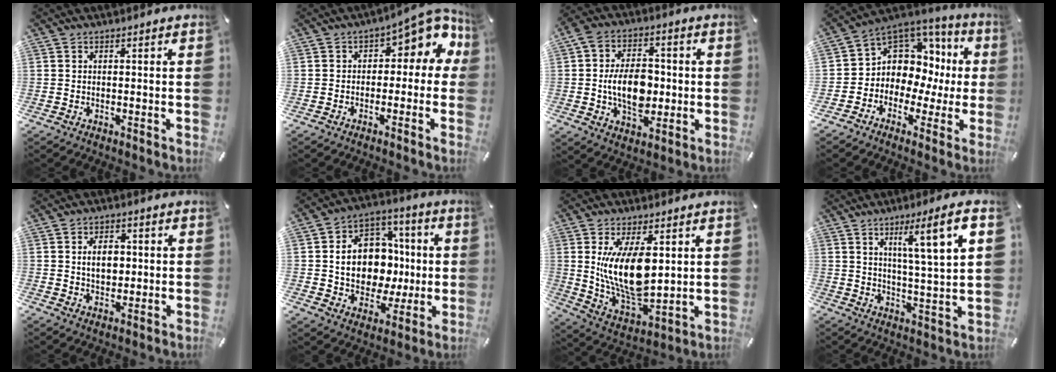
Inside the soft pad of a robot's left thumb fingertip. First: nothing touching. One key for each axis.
{"total": 7.6, "fx": 2.9, "fy": 4.1, "fz": 5.6, "tx": -0.066, "ty": -0.027, "tz": 0.044}
{"total": 12.3, "fx": -0.8, "fy": 8.3, "fz": 9.0, "tx": -0.167, "ty": 0.003, "tz": -0.013}
{"total": 8.3, "fx": 1.7, "fy": 7.6, "fz": 2.9, "tx": -0.055, "ty": -0.036, "tz": 0.033}
{"total": 5.7, "fx": 0.6, "fy": 4.2, "fz": 3.8, "tx": -0.056, "ty": 0.000, "tz": 0.004}
{"total": 16.0, "fx": -0.4, "fy": 12.9, "fz": 9.4, "tx": -0.156, "ty": 0.008, "tz": 0.003}
{"total": 16.1, "fx": 3.7, "fy": 8.1, "fz": 13.4, "tx": -0.259, "ty": -0.026, "tz": 0.065}
{"total": 11.3, "fx": 5.6, "fy": 0.9, "fz": 9.8, "tx": -0.151, "ty": -0.026, "tz": 0.081}